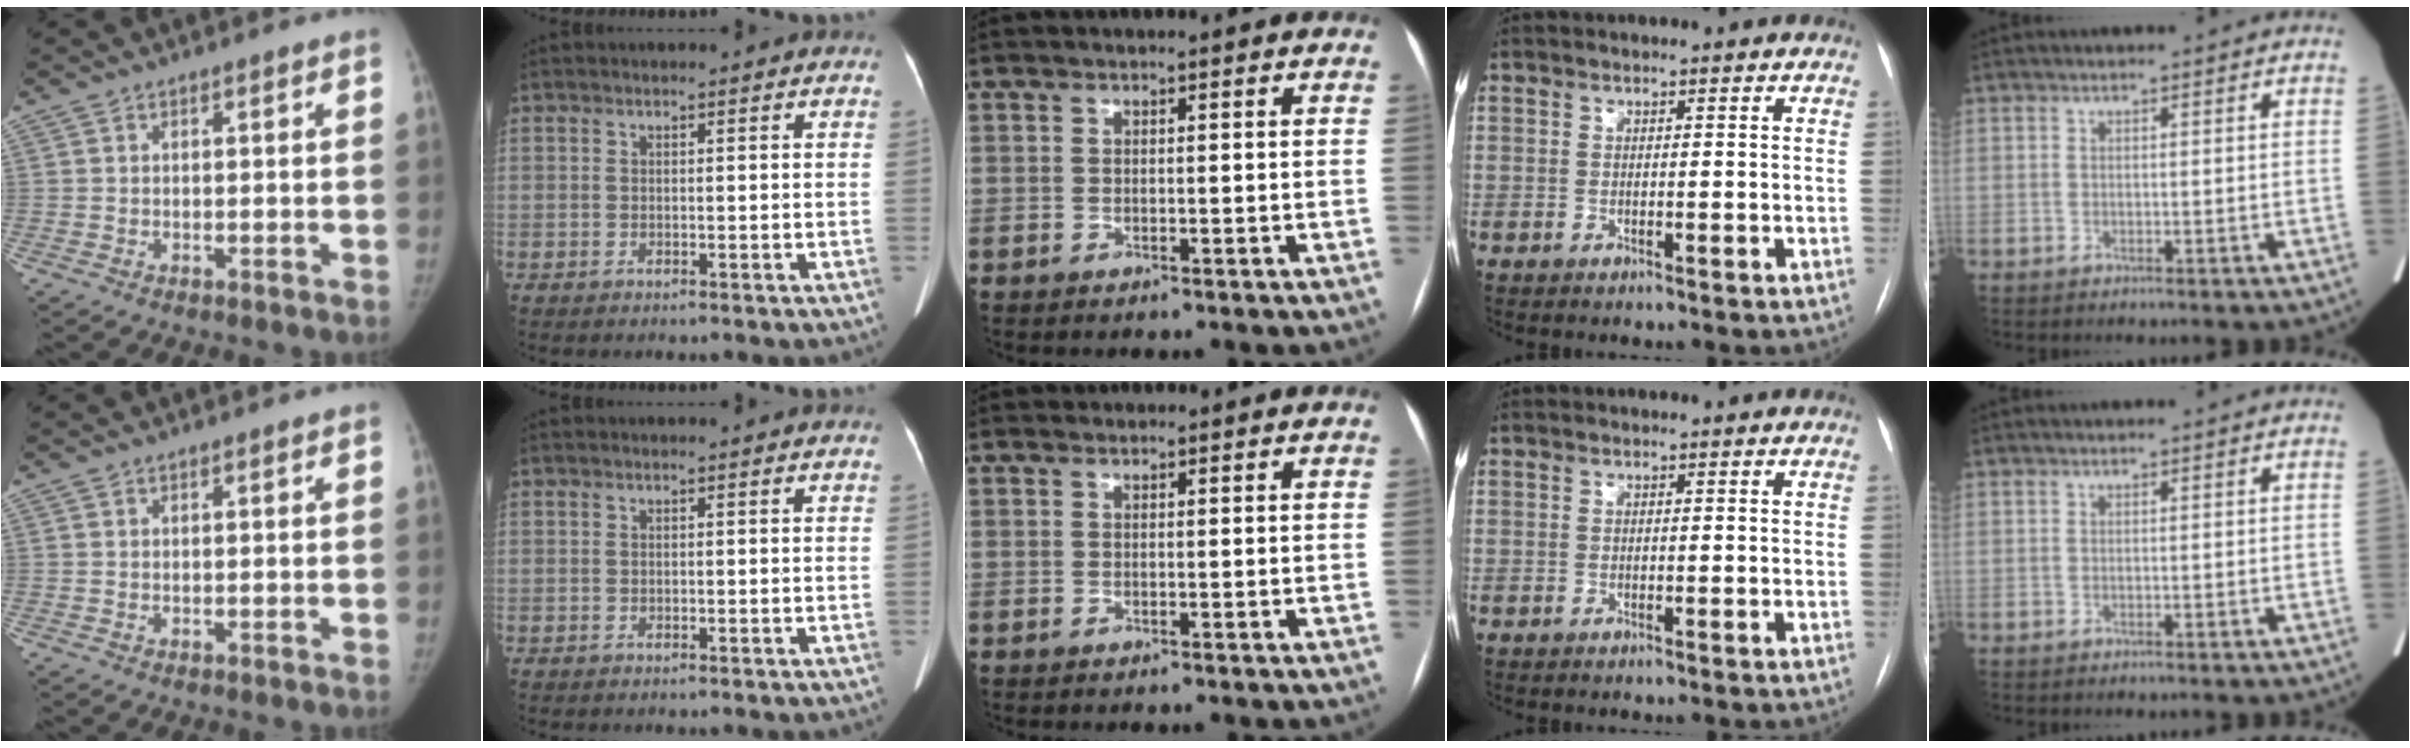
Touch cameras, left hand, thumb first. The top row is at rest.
{}